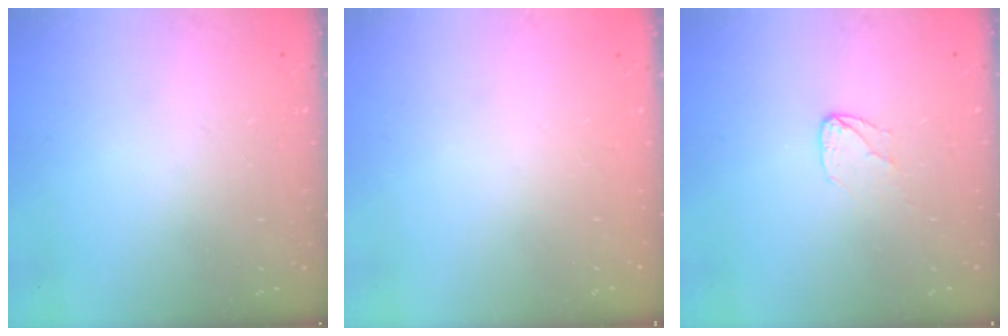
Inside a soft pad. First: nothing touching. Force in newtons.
{"total": 0.0}
{"total": 4.5, "press": 4.4, "slide": 0.3}